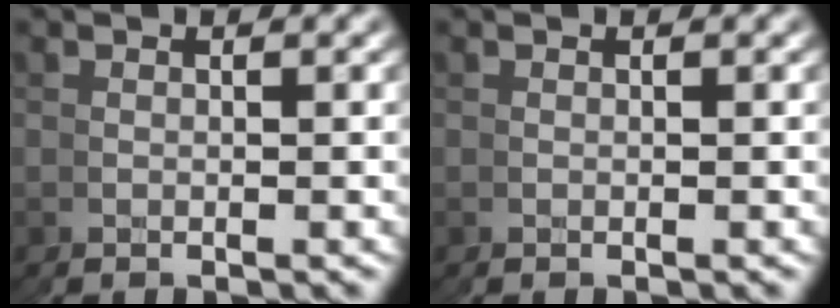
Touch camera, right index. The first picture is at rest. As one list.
[{"total": 0.0}]